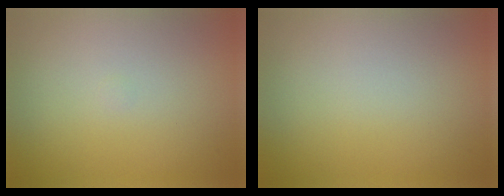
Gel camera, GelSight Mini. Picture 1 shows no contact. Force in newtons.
{"total": 0.0}